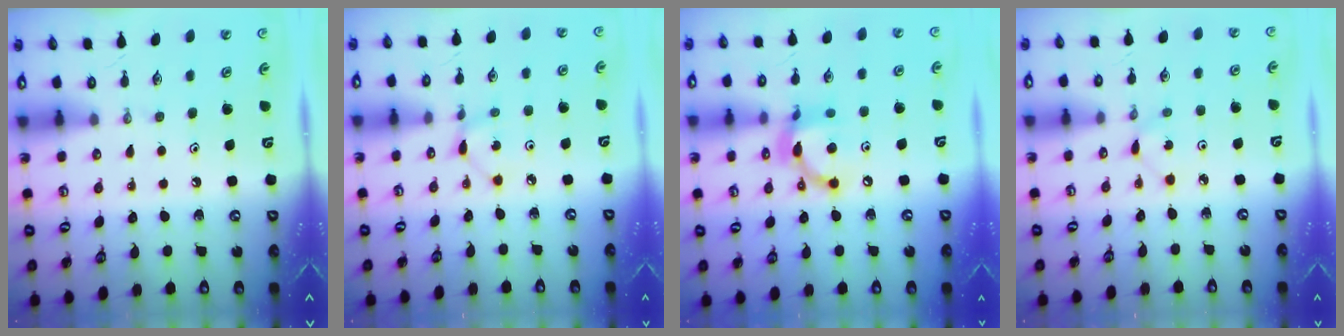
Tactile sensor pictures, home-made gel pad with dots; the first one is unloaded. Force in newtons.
{"total": 2.0, "press": 2.0, "slide": 0.2}
{"total": 12.8, "press": 12.8, "slide": 0.5}
{"total": 1.3, "press": 1.3, "slide": 0.1}